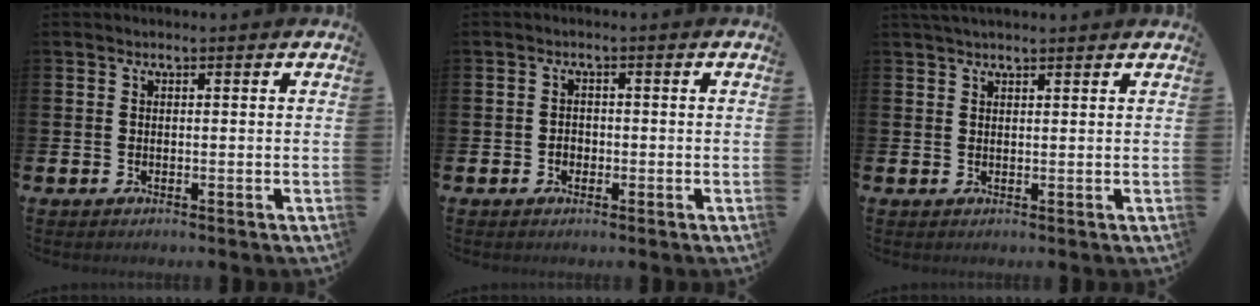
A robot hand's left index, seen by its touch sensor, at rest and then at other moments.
{"total": 1.4, "force": [-0.4, 1.2, 0.5], "torque": [0.001, 0.000, -0.013]}
{"total": 1.8, "force": [1.6, 0.2, 0.6], "torque": [-0.009, 0.000, 0.030]}